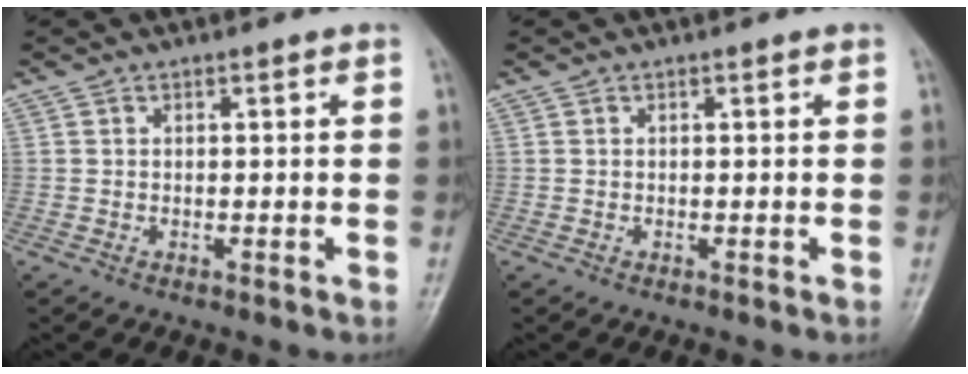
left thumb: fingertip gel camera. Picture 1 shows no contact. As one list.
[{"total": 0.0}]